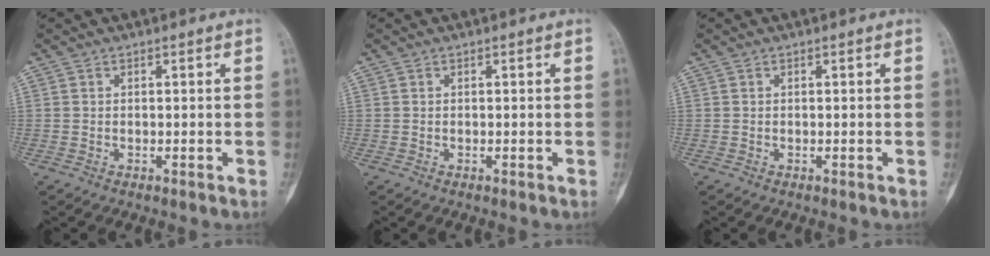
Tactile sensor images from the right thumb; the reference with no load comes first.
{"total": 0.0}
{"total": 0.0}